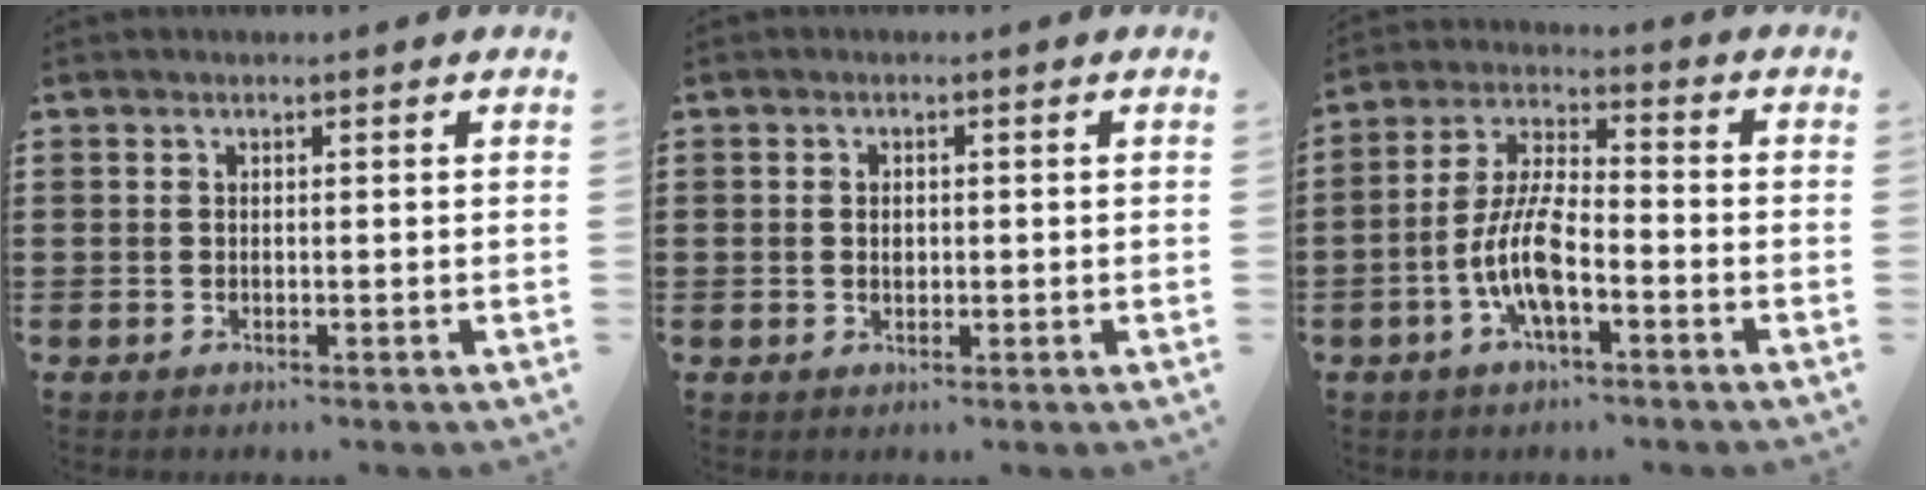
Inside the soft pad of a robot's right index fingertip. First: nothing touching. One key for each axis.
{"total": 1.4, "fx": 0.1, "fy": 0.8, "fz": 1.2, "tx": -0.025, "ty": 0.005, "tz": 0.001}
{"total": 9.1, "fx": -3.3, "fy": 3.1, "fz": 7.9, "tx": -0.186, "ty": -0.009, "tz": -0.068}